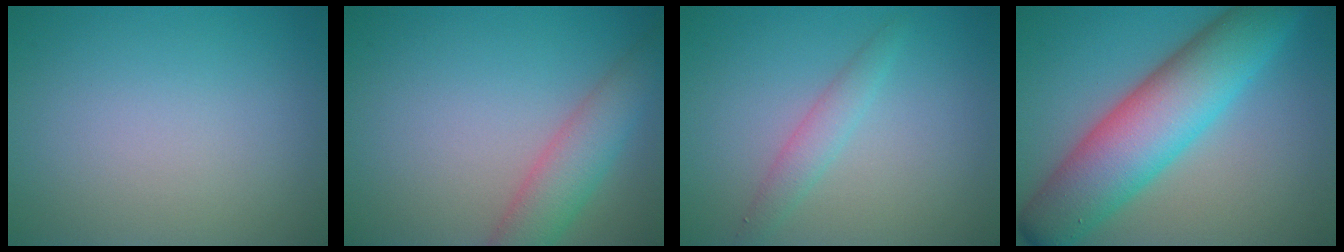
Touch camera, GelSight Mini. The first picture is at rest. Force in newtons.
{"total": 4.3, "press": 4.3, "slide": 0.3}
{"total": 1.9, "press": 1.9, "slide": 0.1}
{"total": 10.2, "press": 10.2, "slide": 0.1}